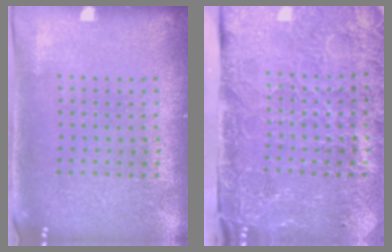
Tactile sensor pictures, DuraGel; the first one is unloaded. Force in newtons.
{"total": 4.6, "press": 3.6, "slide": 2.9}